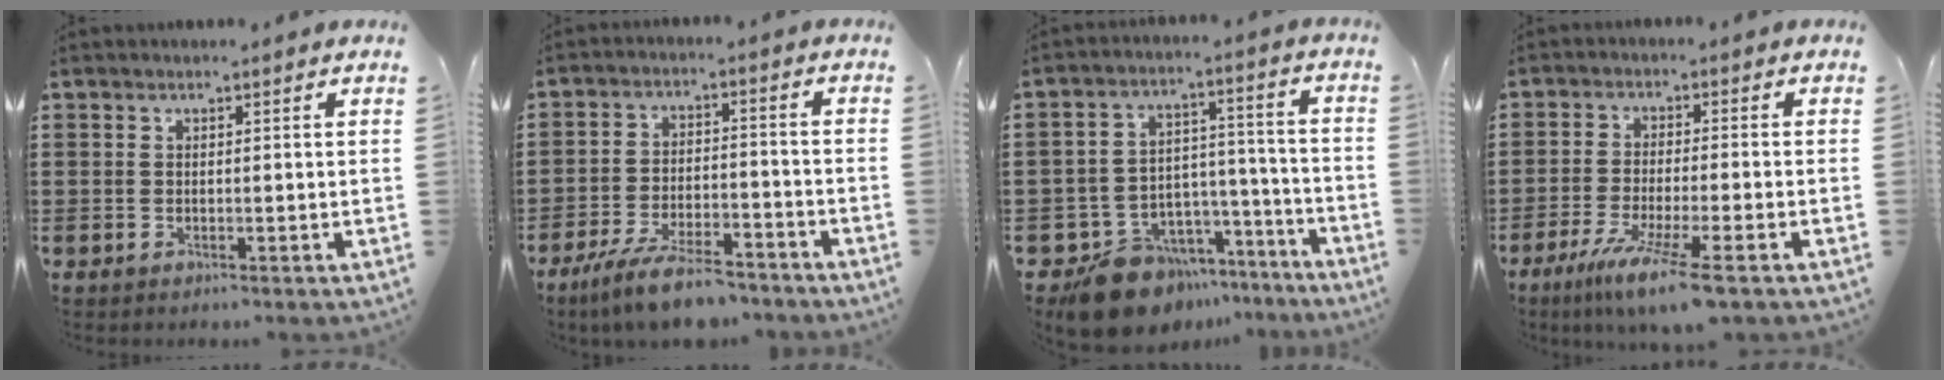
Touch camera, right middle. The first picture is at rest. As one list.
[{"total": 8.2, "force": [-7.0, 1.3, 4.0], "torque": [-0.078, 0.009, -0.132]}, {"total": 11.0, "force": [-9.6, 5.2, 1.8], "torque": [-0.038, 0.048, -0.175]}, {"total": 7.5, "force": [-5.1, 0.0, 5.5], "torque": [-0.105, -0.017, -0.094]}]